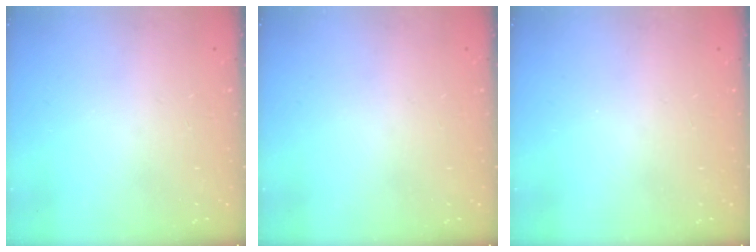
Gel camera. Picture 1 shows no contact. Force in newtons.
{"total": 0.0}
{"total": 0.0}